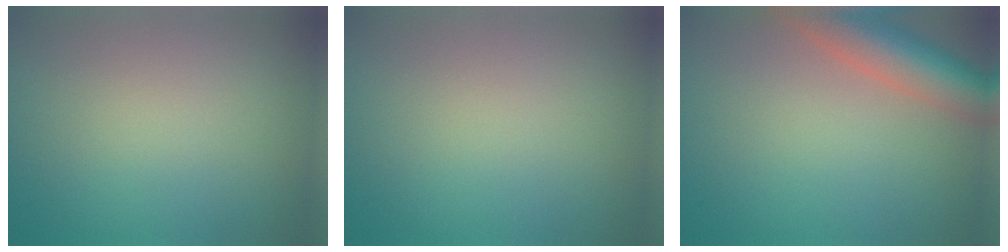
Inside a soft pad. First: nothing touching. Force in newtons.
{"total": 0.0}
{"total": 7.7, "press": 7.7, "slide": 0.5}